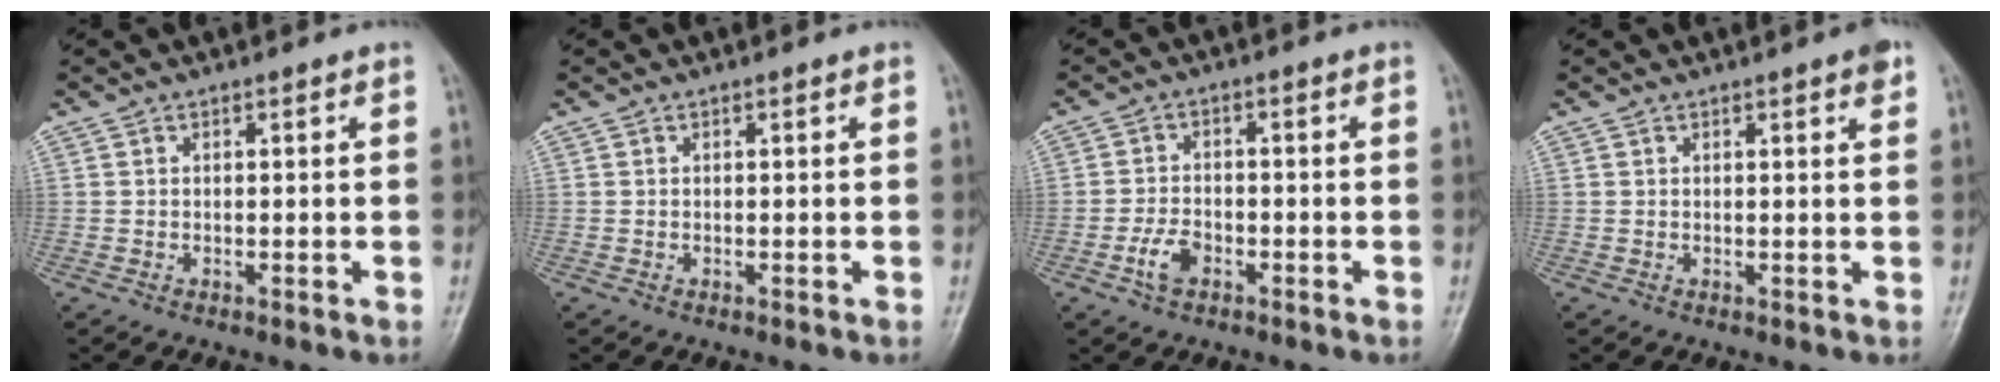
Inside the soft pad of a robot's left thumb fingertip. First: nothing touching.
{"total": 0.0}
{"total": 4.1, "force": [-2.0, 2.4, 2.7], "torque": [-0.049, 0.014, -0.039]}
{"total": 2.0, "force": [1.2, 0.2, 1.6], "torque": [-0.022, -0.004, 0.013]}